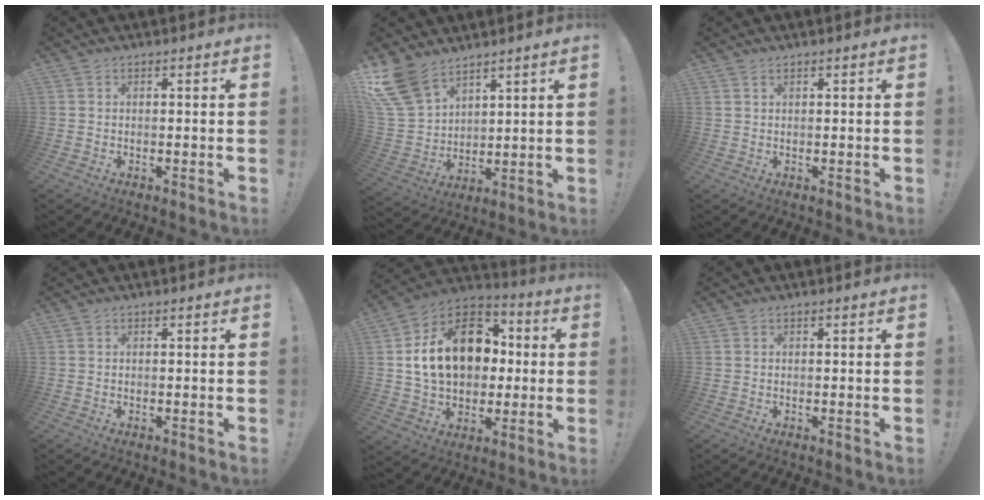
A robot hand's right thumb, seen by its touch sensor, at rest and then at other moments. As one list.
[{"total": 13.6, "force": [9.7, 7.6, 5.8], "torque": [-0.140, -0.062, 0.188]}, {"total": 0.7, "force": [-0.3, -0.5, -0.3], "torque": [0.003, 0.005, -0.006]}, {"total": 0.0}, {"total": 21.1, "force": [3.1, 15.2, 14.3], "torque": [-0.218, 0.011, 0.073]}, {"total": 0.0}]